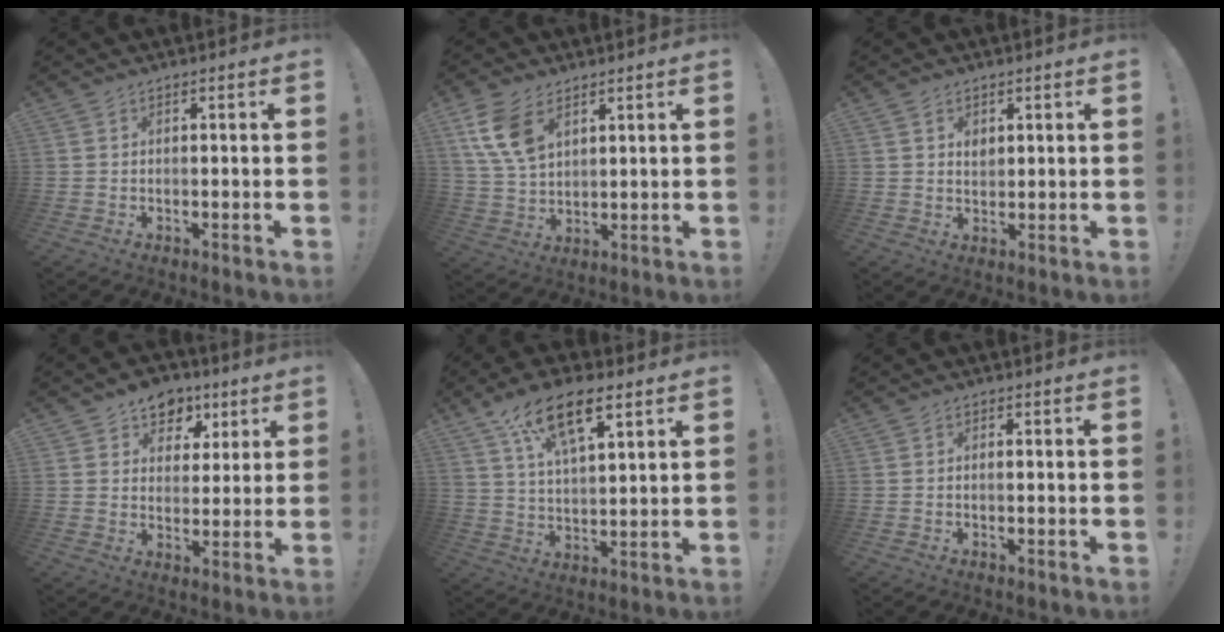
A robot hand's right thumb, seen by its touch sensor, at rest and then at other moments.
{"total": 11.0, "force": [5.8, 6.6, 6.7], "torque": [-0.135, -0.014, 0.111]}
{"total": 2.6, "force": [1.5, 2.0, 0.9], "torque": [0.002, -0.009, 0.022]}
{"total": 8.6, "force": [4.9, 6.7, 2.1], "torque": [-0.015, -0.034, 0.095]}
{"total": 14.9, "force": [8.7, 6.0, 10.5], "torque": [-0.173, -0.031, 0.152]}
{"total": 0.7, "force": [-0.3, 0.2, 0.6], "torque": [-0.016, 0.002, -0.005]}